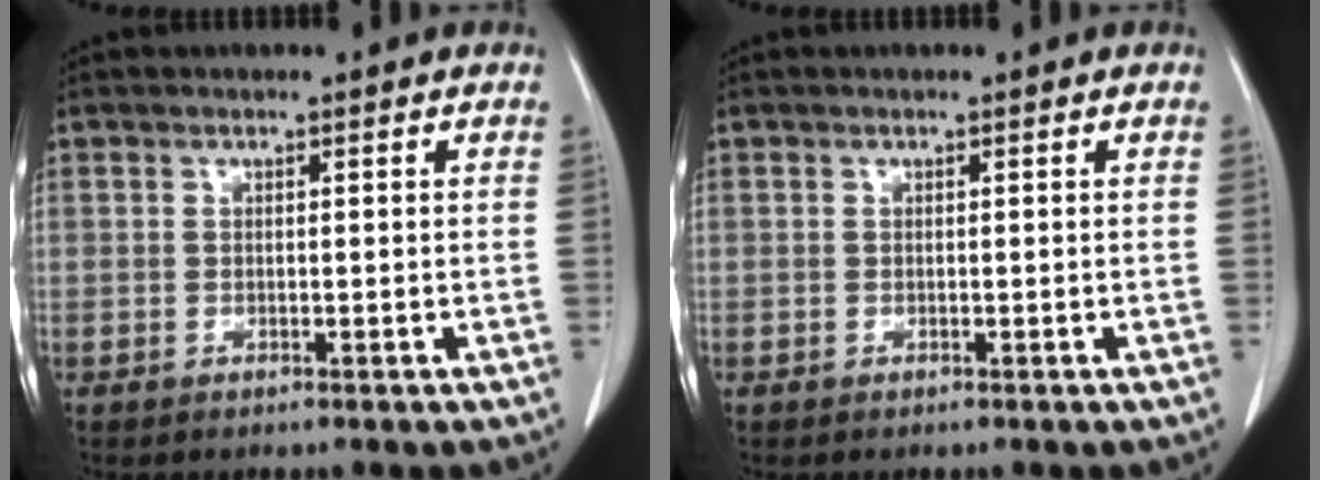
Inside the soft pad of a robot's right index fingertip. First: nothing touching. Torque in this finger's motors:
{"motor_torque": [0.00, 0.00, 0.00, -0.01]}